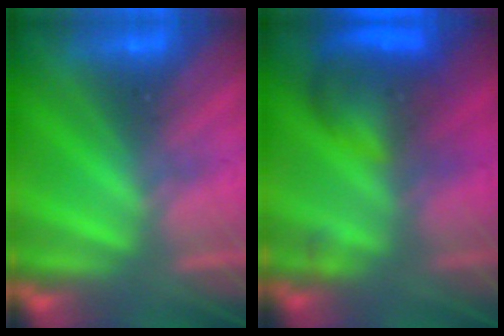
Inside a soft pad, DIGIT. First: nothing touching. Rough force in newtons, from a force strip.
{"total": 7.7}